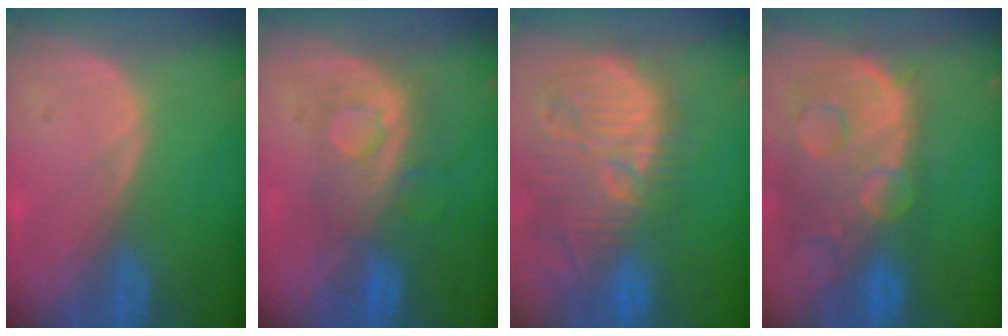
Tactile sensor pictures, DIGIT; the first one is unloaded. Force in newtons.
{"total": 7.8, "press": 7.5, "slide": 2.0}
{"total": 14.0, "press": 12.8, "slide": 5.8}
{"total": 13.8, "press": 11.2, "slide": 8.0}